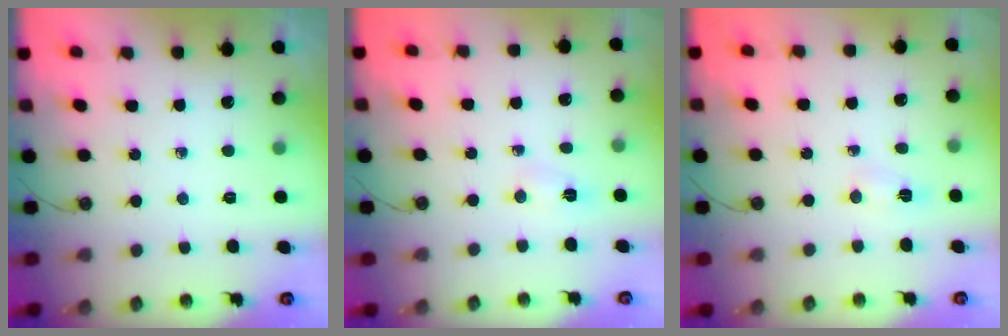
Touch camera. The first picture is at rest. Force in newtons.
{"total": 2.5, "press": 2.4, "slide": 0.4}
{"total": 2.9, "press": 2.9, "slide": 0.4}